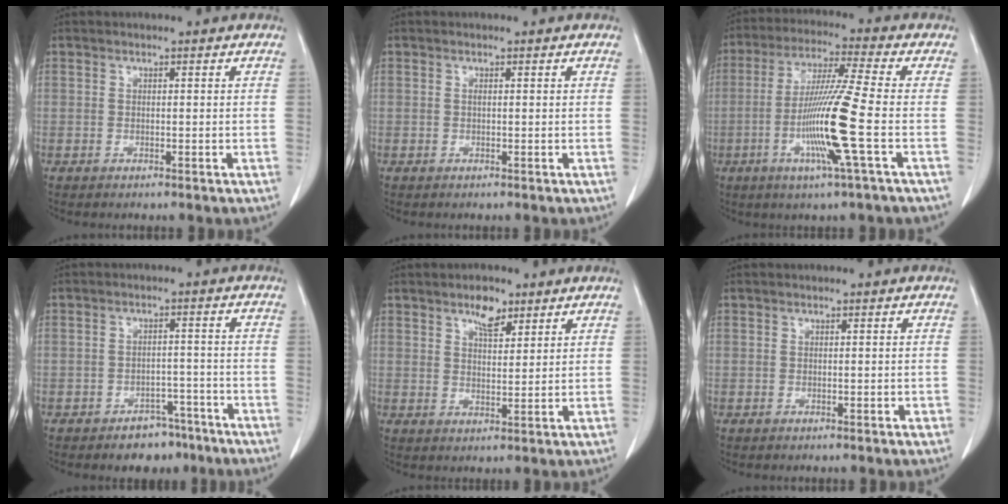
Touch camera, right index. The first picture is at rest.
{"total": 0.0}
{"total": 12.5, "force": [-3.2, -1.6, 11.9], "torque": [-0.236, -0.015, -0.068]}
{"total": 5.4, "force": [-3.9, 3.2, 2.0], "torque": [-0.019, 0.011, -0.050]}
{"total": 4.3, "force": [3.0, 2.4, 2.0], "torque": [-0.026, 0.001, 0.051]}
{"total": 0.7, "force": [-0.3, 0.3, 0.6], "torque": [-0.008, 0.001, -0.002]}